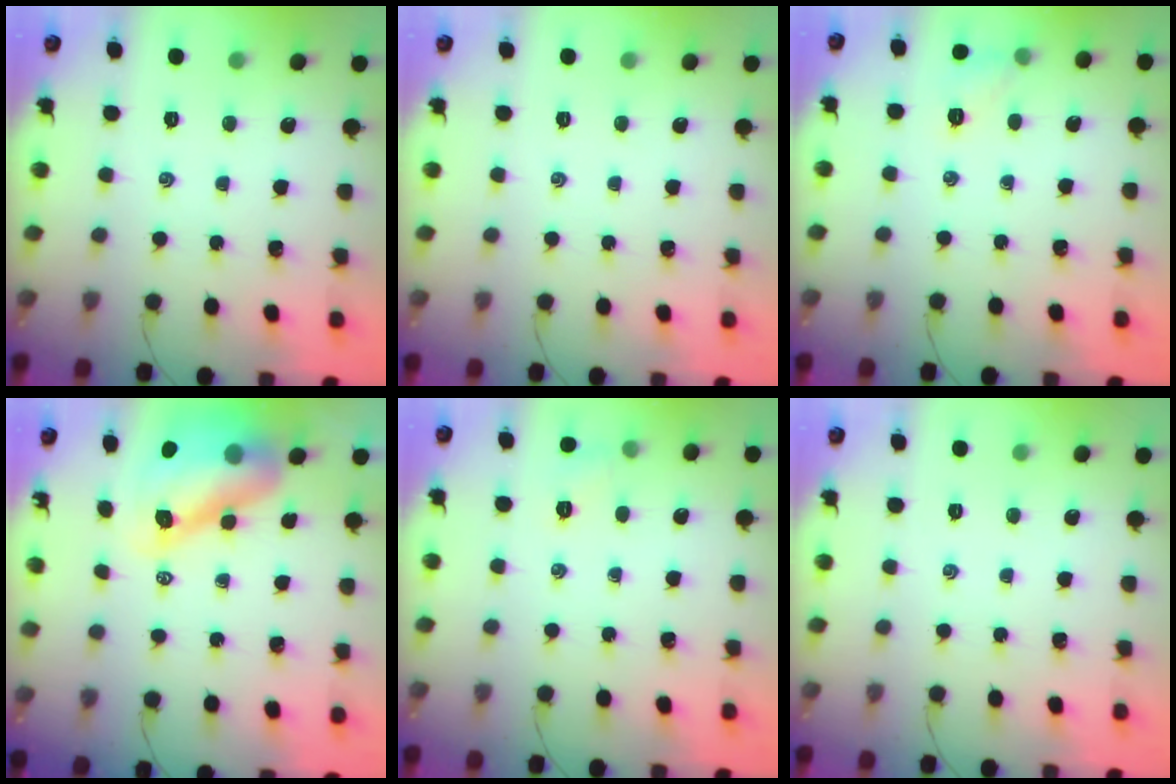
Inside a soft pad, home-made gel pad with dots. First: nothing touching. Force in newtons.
{"total": 0.0}
{"total": 6.6, "press": 6.5, "slide": 1.0}
{"total": 12.2, "press": 11.6, "slide": 3.7}
{"total": 5.5, "press": 5.3, "slide": 1.5}
{"total": 0.0}